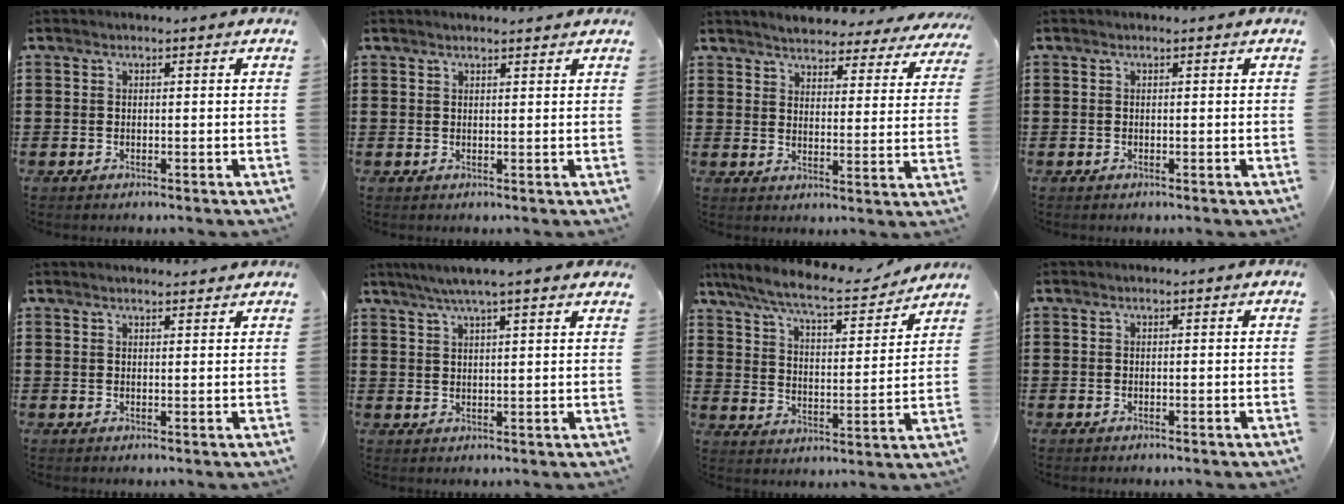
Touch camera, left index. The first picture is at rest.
{"total": 1.0, "force": [0.9, 0.0, 0.4], "torque": [-0.009, -0.001, 0.018]}
{"total": 4.2, "force": [4.2, 0.2, 0.5], "torque": [-0.034, -0.026, 0.070]}
{"total": 0.0}
{"total": 1.5, "force": [1.5, 0.1, 0.2], "torque": [-0.007, 0.002, 0.029]}
{"total": 4.4, "force": [3.6, -0.2, 2.7], "torque": [-0.061, -0.007, 0.062]}
{"total": 8.9, "force": [7.8, 0.6, 4.2], "torque": [-0.113, -0.041, 0.132]}
{"total": 0.0}